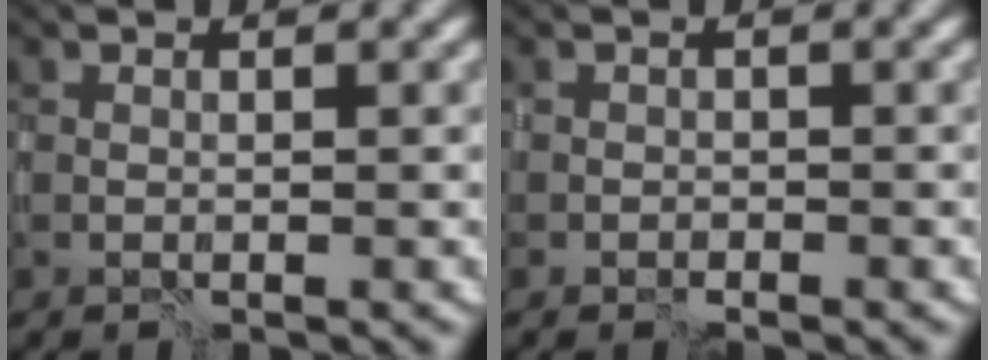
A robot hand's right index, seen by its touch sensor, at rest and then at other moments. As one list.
[{"total": 1.1, "force": [-0.3, 1.1, 0.0], "torque": [0.001, -0.002, -0.007]}]